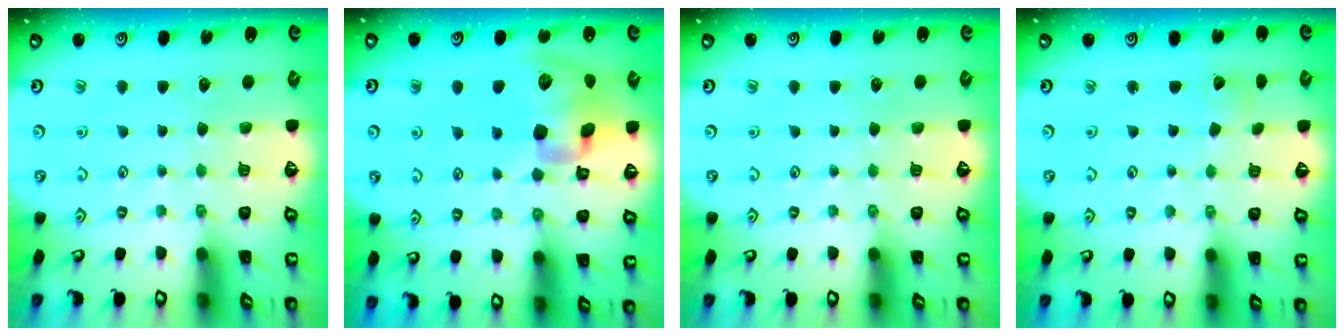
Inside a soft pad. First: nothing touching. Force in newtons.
{"total": 16.8, "press": 16.7, "slide": 2.3}
{"total": 0.0}
{"total": 2.9, "press": 2.9, "slide": 0.3}